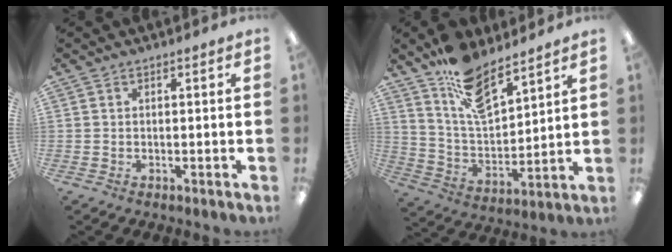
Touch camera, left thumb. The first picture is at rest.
{"total": 13.6, "force": [10.5, 5.3, 6.9], "torque": [-0.131, -0.061, 0.193]}